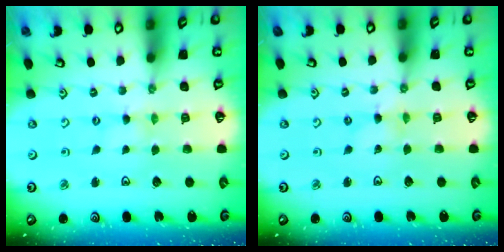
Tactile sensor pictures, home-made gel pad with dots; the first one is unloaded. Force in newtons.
{"total": 0.0}